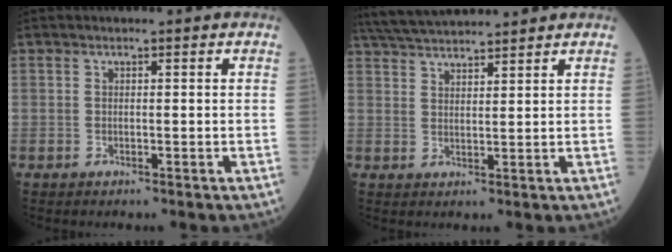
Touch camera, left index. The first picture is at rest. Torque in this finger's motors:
{"motor_torque": [-0.10, -0.43, 0.09, 0.06]}